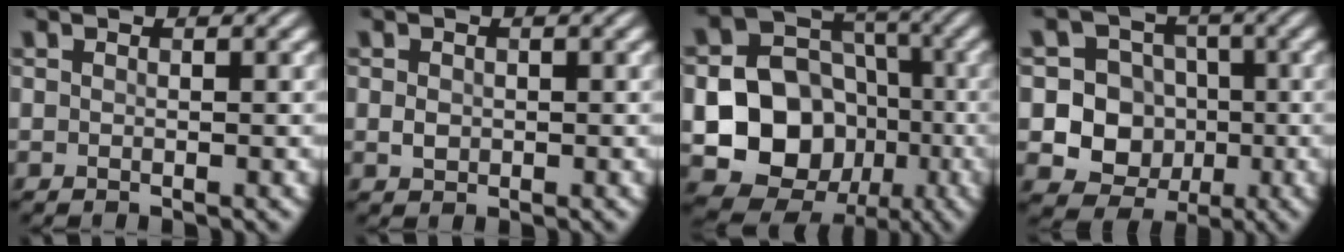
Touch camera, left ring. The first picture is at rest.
{"total": 1.2, "force": [0.0, 1.0, 0.7], "torque": [-0.015, -0.002, -0.002]}
{"total": 13.4, "force": [-3.1, 11.4, 6.3], "torque": [-0.115, -0.021, -0.074]}
{"total": 10.6, "force": [-1.7, 10.1, 2.8], "torque": [-0.059, 0.007, -0.044]}